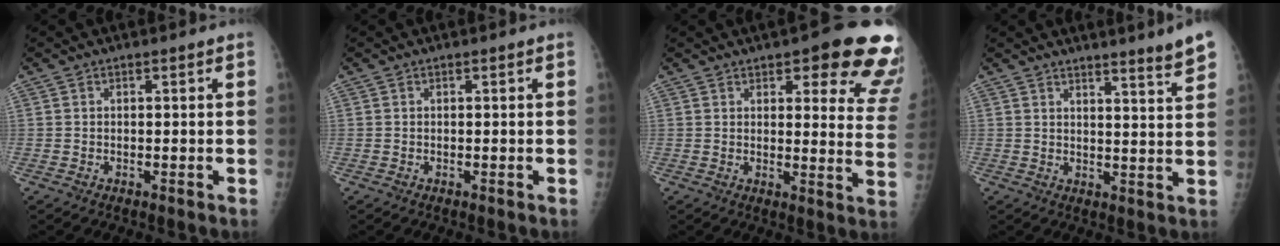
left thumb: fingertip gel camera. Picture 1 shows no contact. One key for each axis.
{"total": 0.0}
{"total": 16.6, "fx": 10.6, "fy": 5.5, "fz": 11.6, "tx": -0.090, "ty": -0.048, "tz": 0.108}
{"total": 5.9, "fx": 4.7, "fy": -0.4, "fz": 3.6, "tx": -0.045, "ty": -0.044, "tz": 0.064}